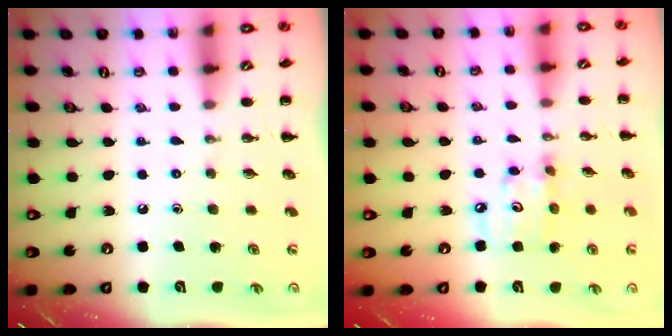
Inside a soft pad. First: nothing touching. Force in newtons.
{"total": 6.9, "press": 6.8, "slide": 1.3}